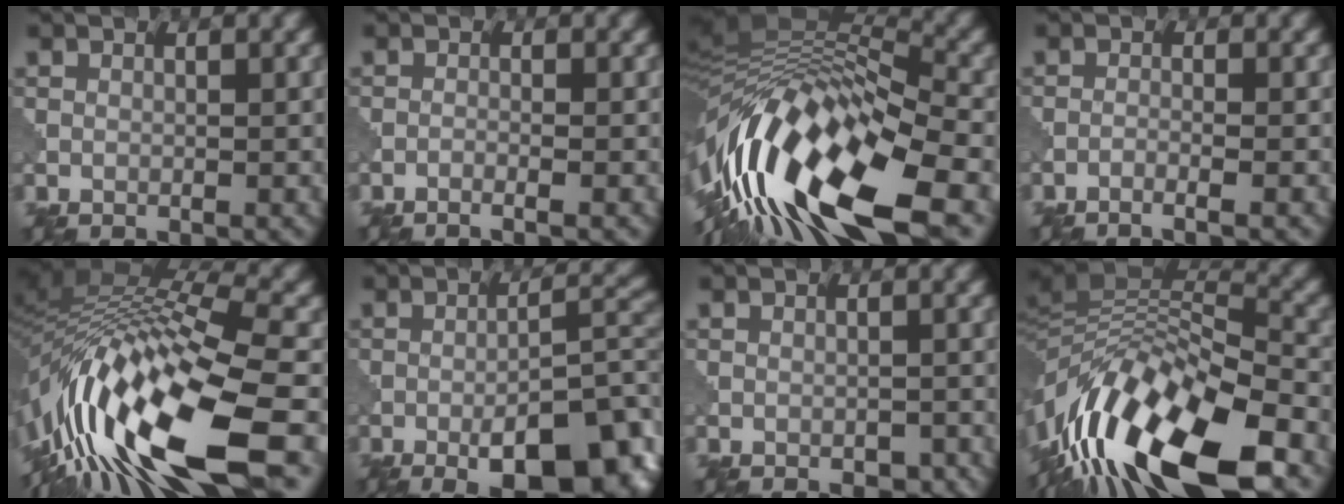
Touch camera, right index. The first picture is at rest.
{"total": 1.1, "force": [-0.8, 0.0, 0.7], "torque": [-0.014, 0.000, -0.024]}
{"total": 16.6, "force": [-6.5, 6.1, 14.0], "torque": [-0.252, 0.014, -0.129]}
{"total": 1.5, "force": [-1.1, 0.1, 1.0], "torque": [-0.015, 0.000, -0.032]}
{"total": 15.1, "force": [-6.7, 4.6, 12.7], "torque": [-0.236, 0.022, -0.121]}
{"total": 11.2, "force": [-5.2, 4.0, 9.1], "torque": [-0.116, 0.010, -0.071]}
{"total": 1.1, "force": [-0.6, 0.7, 0.6], "torque": [-0.012, -0.006, -0.008]}
{"total": 14.8, "force": [-8.3, 5.0, 11.3], "torque": [-0.211, 0.021, -0.152]}